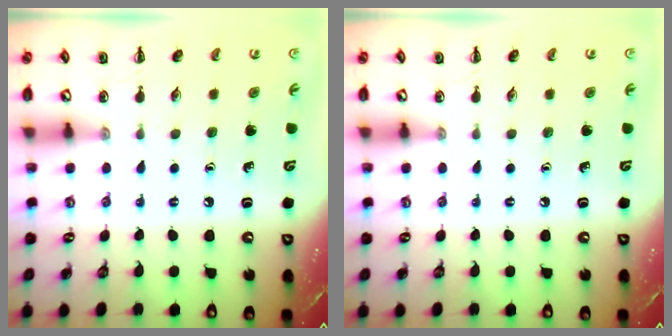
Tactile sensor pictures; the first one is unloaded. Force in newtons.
{"total": 0.0}